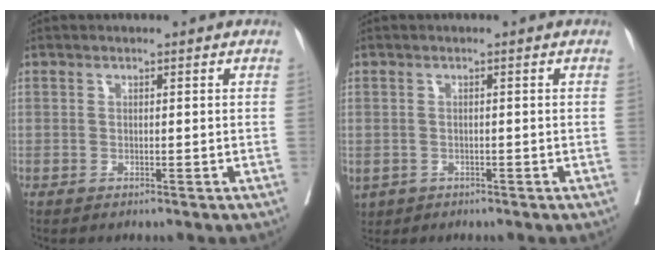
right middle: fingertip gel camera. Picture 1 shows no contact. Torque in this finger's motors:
{"motor_torque": [0.20, -0.51, 1.05, 0.21]}